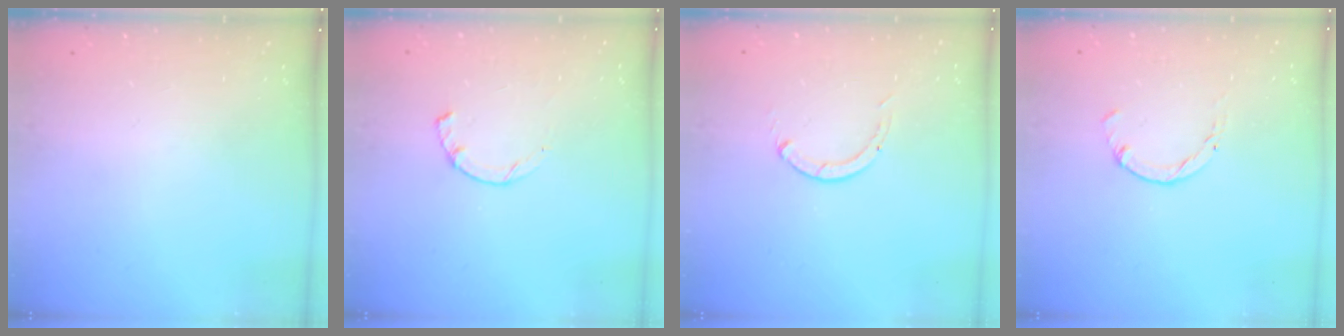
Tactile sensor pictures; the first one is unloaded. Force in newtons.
{"total": 2.3, "press": 2.3, "slide": 0.4}
{"total": 0.0}
{"total": 0.0}